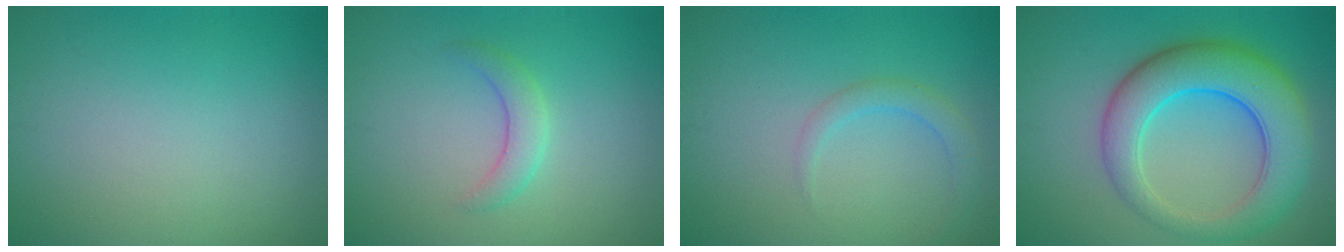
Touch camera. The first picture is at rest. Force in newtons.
{"total": 2.0, "press": 2.0, "slide": 0.1}
{"total": 1.8, "press": 1.8, "slide": 0.0}
{"total": 8.2, "press": 8.2, "slide": 0.1}